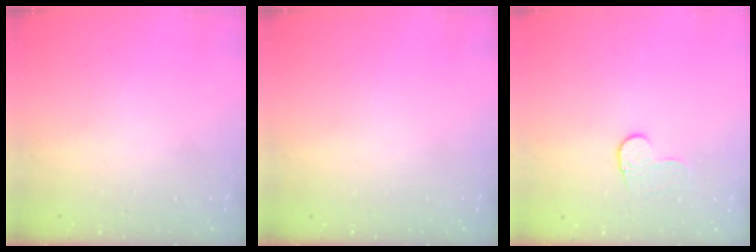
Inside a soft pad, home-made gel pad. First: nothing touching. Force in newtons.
{"total": 0.0}
{"total": 5.8, "press": 5.7, "slide": 0.4}